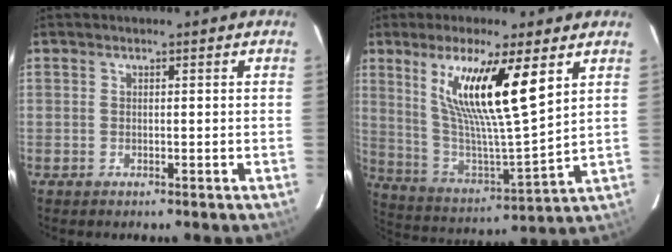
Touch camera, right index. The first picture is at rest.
{"total": 17.7, "force": [8.2, 2.2, 15.5], "torque": [-0.271, -0.008, 0.162]}